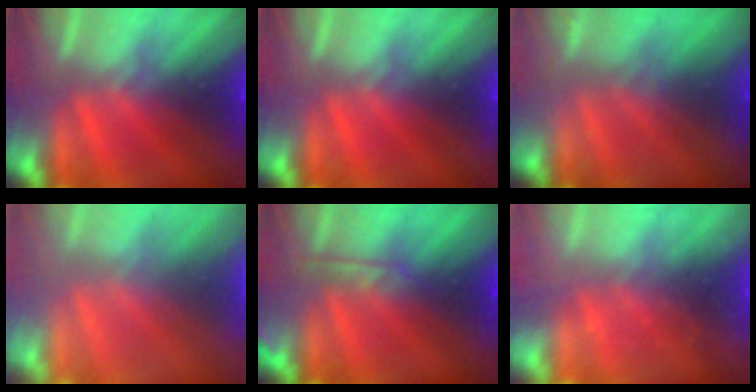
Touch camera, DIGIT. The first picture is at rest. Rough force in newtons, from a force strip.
{"total": 0.0}
{"total": 2.3}
{"total": 8.6}
{"total": 2.8}
{"total": 2.3}